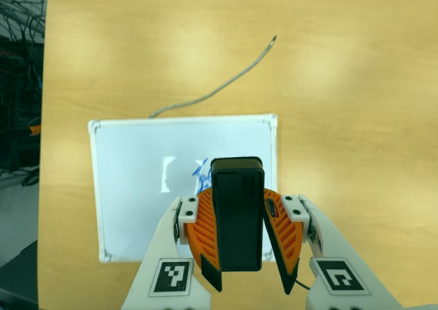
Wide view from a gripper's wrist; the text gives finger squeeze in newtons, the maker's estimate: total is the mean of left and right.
{"total": 9.8, "left": 10.0, "right": 9.6}